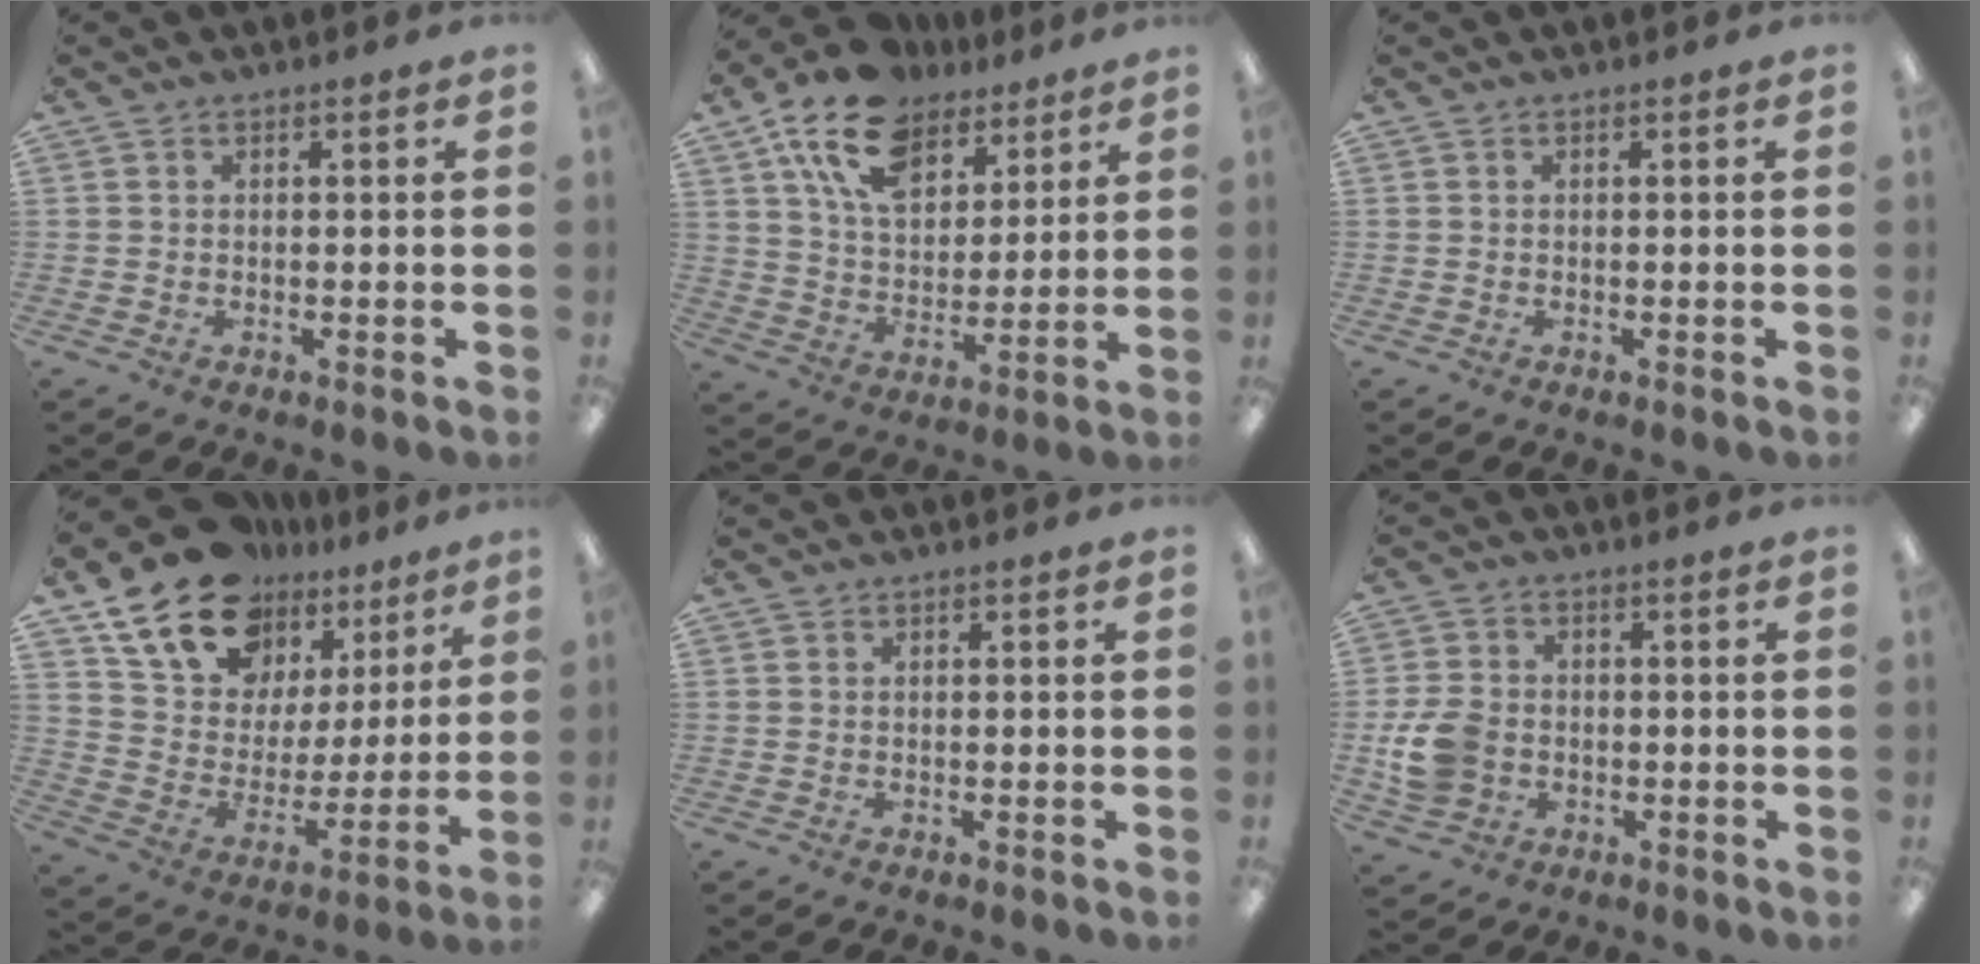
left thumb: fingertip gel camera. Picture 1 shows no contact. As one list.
[{"total": 17.3, "force": [11.3, 9.9, 8.6], "torque": [-0.162, -0.047, 0.207]}, {"total": 0.0}, {"total": 18.9, "force": [14.2, 10.3, 6.9], "torque": [-0.147, -0.089, 0.262]}, {"total": 0.0}, {"total": 9.2, "force": [-1.4, 7.4, 5.2], "torque": [-0.115, 0.015, -0.022]}]